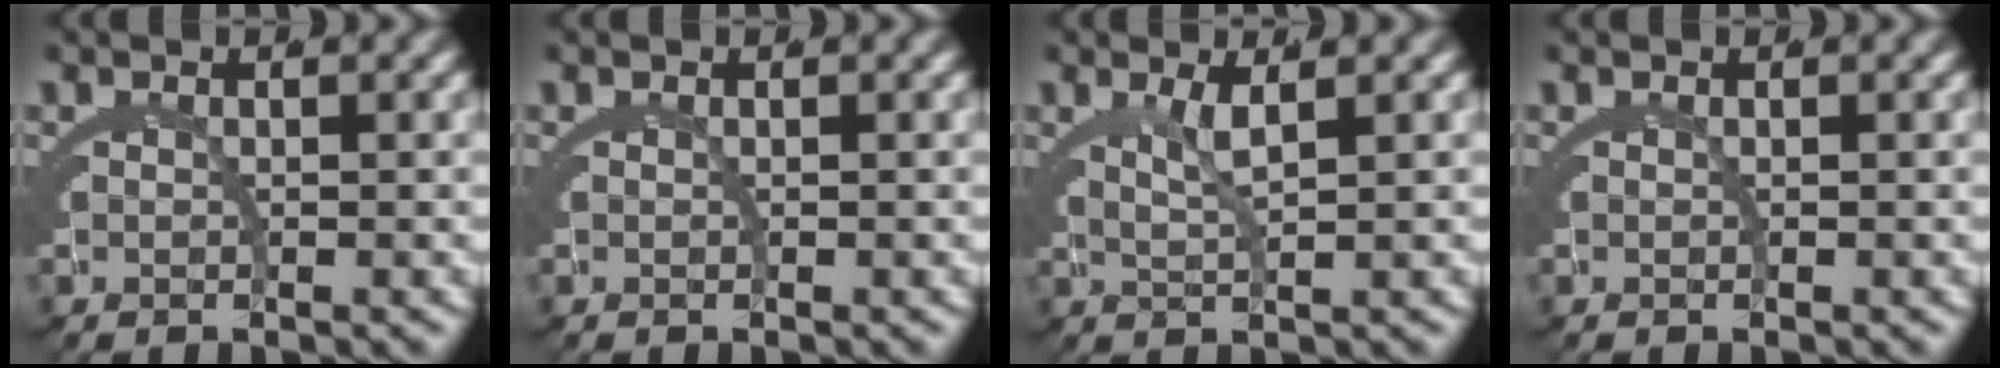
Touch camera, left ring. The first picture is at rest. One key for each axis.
{"total": 0.0}
{"total": 1.9, "fx": 1.1, "fy": -0.3, "fz": 1.5, "tx": -0.027, "ty": -0.006, "tz": 0.027}
{"total": 0.0}